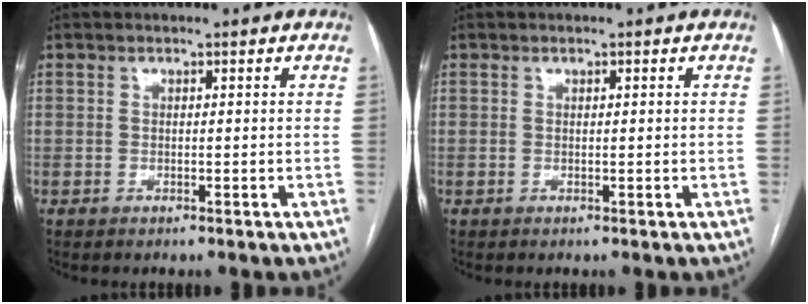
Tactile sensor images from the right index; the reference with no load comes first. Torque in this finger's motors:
{"motor_torque": [-0.11, -0.02, -0.04, 0.00]}